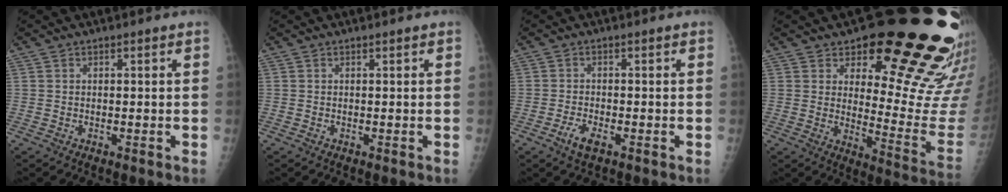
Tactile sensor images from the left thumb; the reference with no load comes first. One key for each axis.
{"total": 0.0}
{"total": 3.1, "fx": -1.6, "fy": 1.3, "fz": 2.2, "tx": -0.051, "ty": 0.005, "tz": -0.031}
{"total": 21.7, "fx": 16.5, "fy": 6.8, "fz": 12.2, "tx": -0.106, "ty": -0.148, "tz": 0.214}